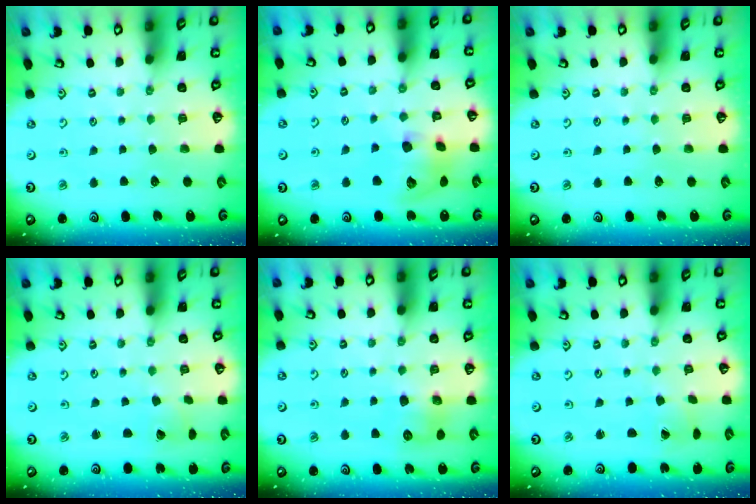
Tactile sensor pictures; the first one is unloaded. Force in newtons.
{"total": 12.8, "press": 12.7, "slide": 1.9}
{"total": 0.0}
{"total": 2.0, "press": 2.0, "slide": 0.1}
{"total": 7.1, "press": 7.1, "slide": 0.3}
{"total": 1.0, "press": 1.0, "slide": 0.1}